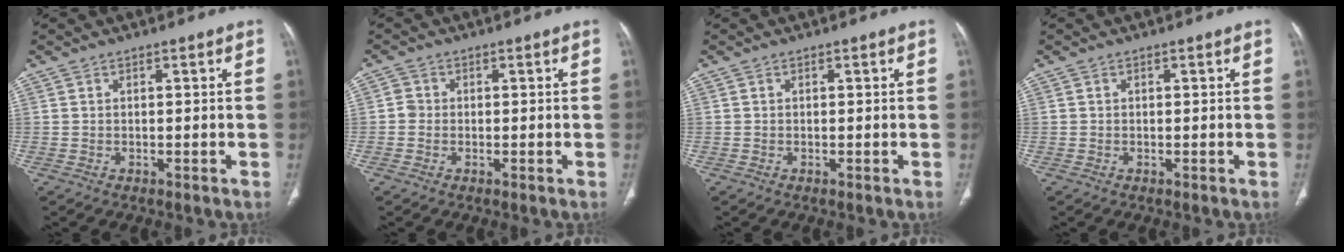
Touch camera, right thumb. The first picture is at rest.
{"total": 1.7, "force": [-0.3, 1.6, 0.5], "torque": [0.000, 0.006, -0.011]}
{"total": 0.0}
{"total": 0.0}